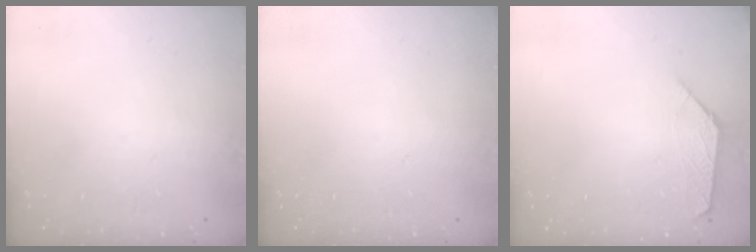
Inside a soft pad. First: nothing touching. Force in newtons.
{"total": 0.0}
{"total": 3.7, "press": 3.6, "slide": 0.6}